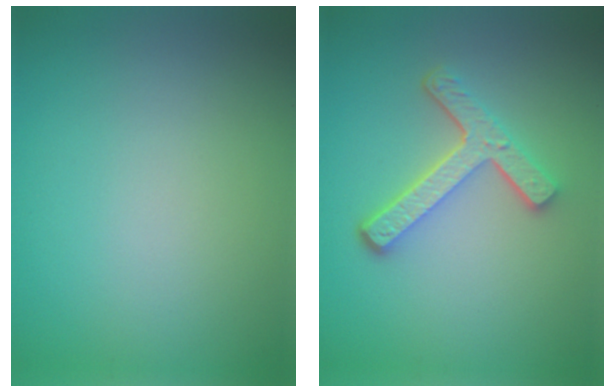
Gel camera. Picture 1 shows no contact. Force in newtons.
{"total": 4.5, "press": 3.4, "slide": 2.8}